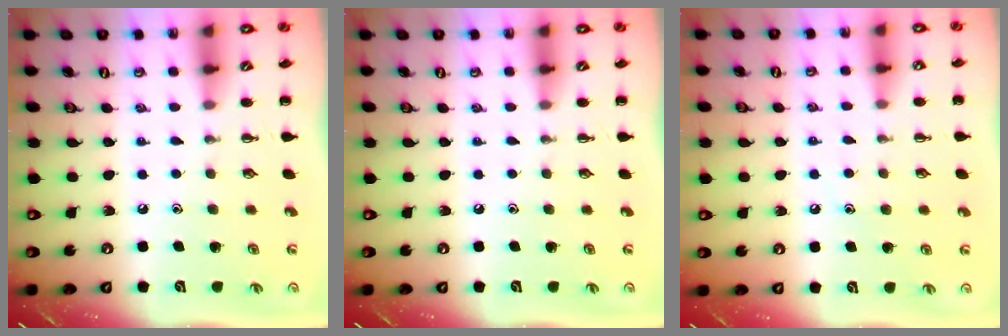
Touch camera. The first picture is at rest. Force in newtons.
{"total": 0.0}
{"total": 6.2, "press": 6.0, "slide": 1.6}